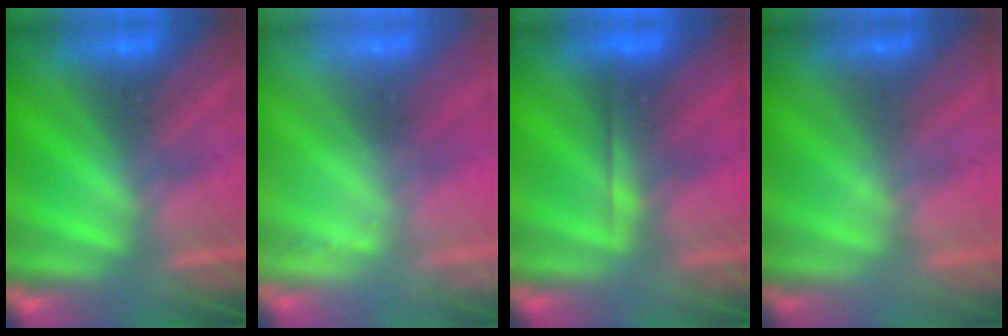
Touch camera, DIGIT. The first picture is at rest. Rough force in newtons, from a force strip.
{"total": 2.6}
{"total": 2.5}
{"total": 2.2}